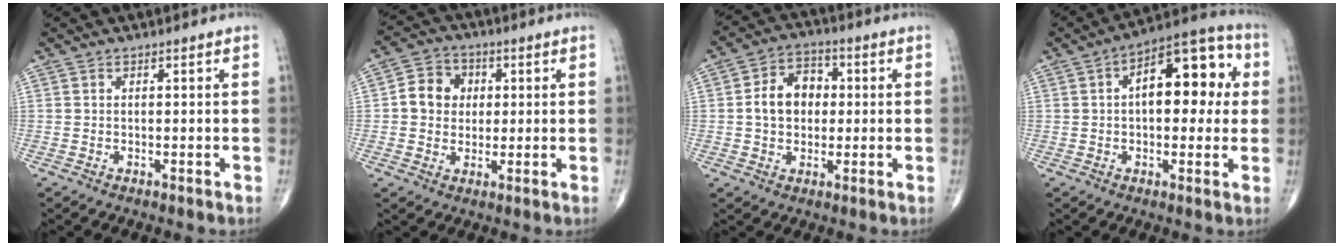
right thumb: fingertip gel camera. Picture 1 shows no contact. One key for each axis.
{"total": 7.6, "fx": 0.9, "fy": 6.7, "fz": 3.5, "tx": -0.030, "ty": 0.009, "tz": 0.005}
{"total": 8.8, "fx": 0.4, "fy": 6.7, "fz": 5.7, "tx": -0.073, "ty": 0.021, "tz": -0.001}
{"total": 15.4, "fx": 2.6, "fy": 7.8, "fz": 13.0, "tx": -0.150, "ty": 0.031, "tz": 0.029}